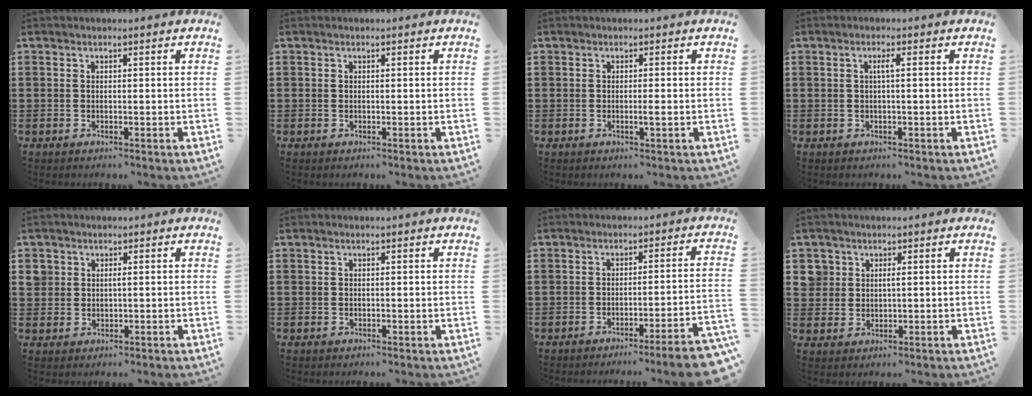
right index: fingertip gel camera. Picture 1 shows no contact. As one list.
[{"total": 0.0}, {"total": 1.3, "force": [-0.4, 0.0, 1.2], "torque": [-0.020, -0.005, -0.006]}, {"total": 1.2, "force": [0.1, 0.0, 1.2], "torque": [-0.023, -0.001, -0.001]}, {"total": 1.5, "force": [0.4, 1.3, 0.6], "torque": [-0.018, 0.006, 0.007]}, {"total": 0.0}, {"total": 4.6, "force": [-3.6, -0.6, 2.8], "torque": [-0.047, -0.017, -0.069]}, {"total": 2.4, "force": [0.9, 2.2, 0.7], "torque": [-0.025, 0.010, 0.016]}]